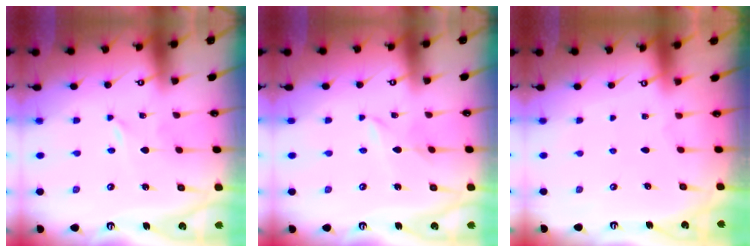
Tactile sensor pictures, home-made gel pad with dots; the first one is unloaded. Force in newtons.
{"total": 1.9, "press": 1.9, "slide": 0.3}
{"total": 0.0}